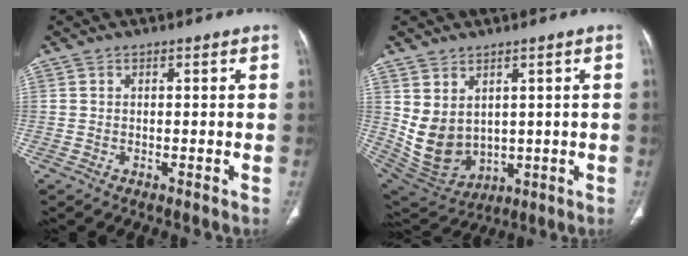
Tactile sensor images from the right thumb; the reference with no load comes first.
{"total": 10.6, "force": [2.1, 8.0, 6.7], "torque": [-0.111, -0.015, 0.078]}